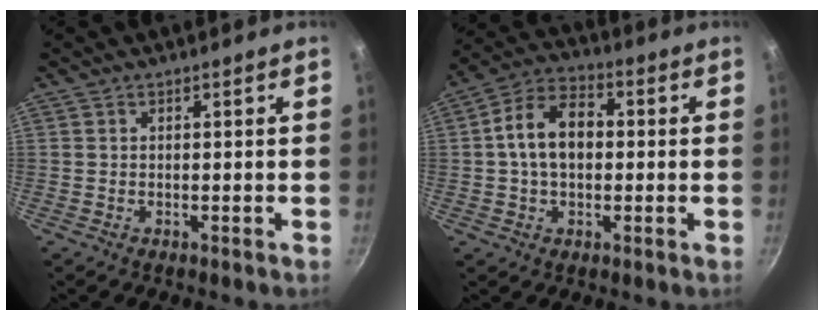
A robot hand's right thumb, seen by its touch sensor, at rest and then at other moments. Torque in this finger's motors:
{"motor_torque": [-0.78, 0.94, 0.42, 0.02, 0.13]}